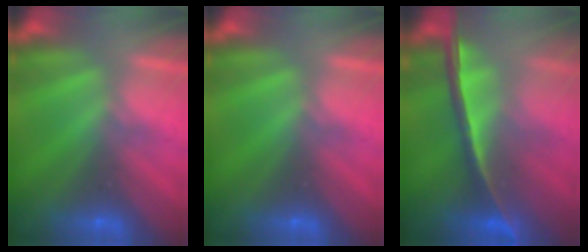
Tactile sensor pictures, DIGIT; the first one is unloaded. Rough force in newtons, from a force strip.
{"total": 0.0}
{"total": 1.5}